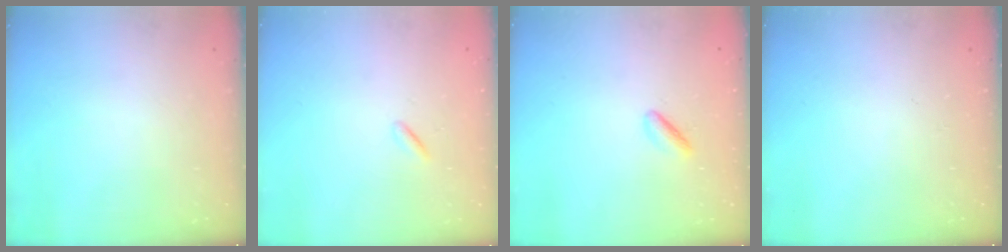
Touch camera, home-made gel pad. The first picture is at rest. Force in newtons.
{"total": 0.0}
{"total": 2.5, "press": 2.3, "slide": 0.8}
{"total": 0.0}